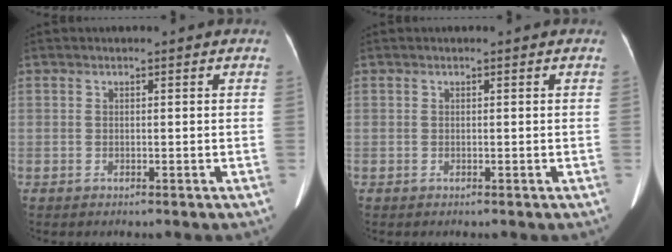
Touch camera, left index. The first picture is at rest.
{"total": 0.0}